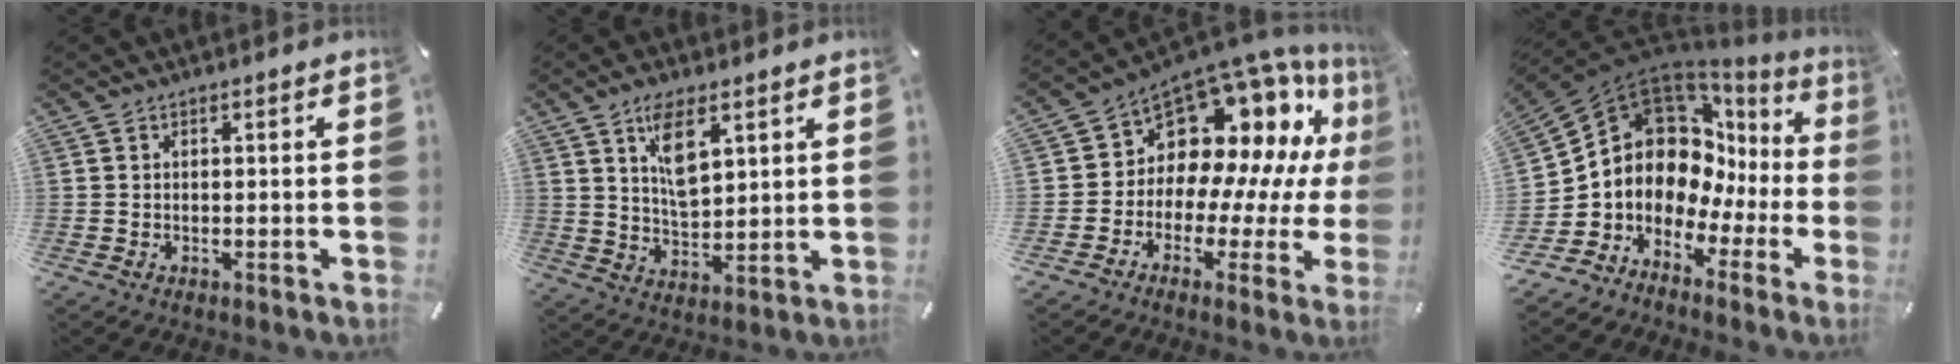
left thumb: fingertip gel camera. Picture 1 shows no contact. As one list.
[{"total": 8.7, "force": [4.6, 3.9, 6.3], "torque": [-0.110, -0.016, 0.078]}, {"total": 14.4, "force": [8.0, 9.7, 7.1], "torque": [-0.110, -0.091, 0.144]}, {"total": 9.9, "force": [3.2, 8.4, 4.1], "torque": [-0.089, -0.061, 0.059]}]